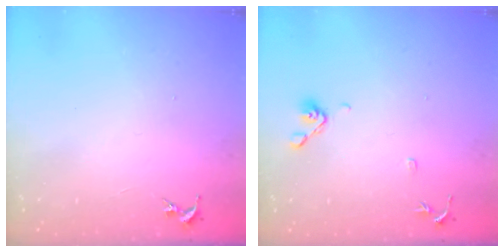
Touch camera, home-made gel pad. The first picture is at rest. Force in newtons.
{"total": 8.9, "press": 8.7, "slide": 1.9}